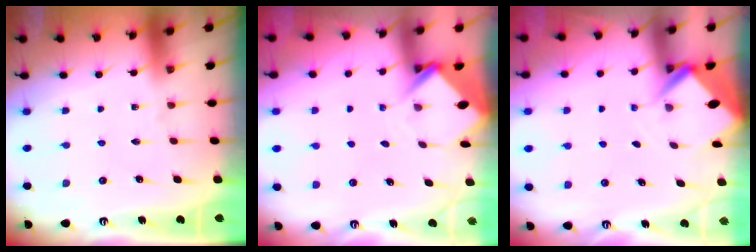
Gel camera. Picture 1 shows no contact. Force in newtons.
{"total": 3.9, "press": 3.9, "slide": 0.2}
{"total": 2.7, "press": 2.7, "slide": 0.1}